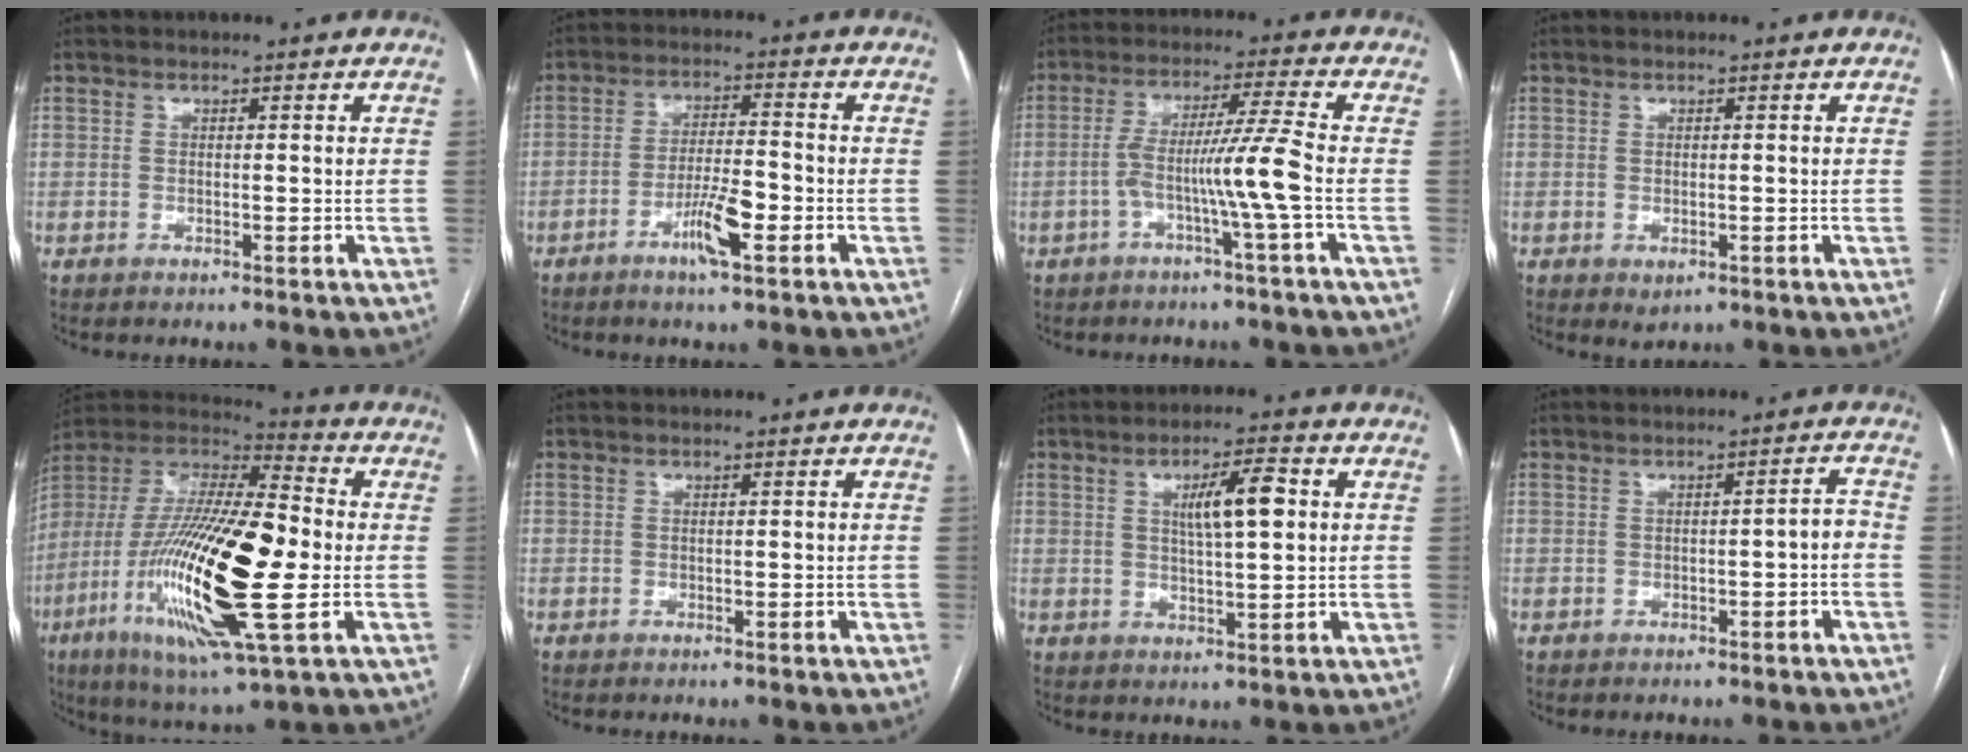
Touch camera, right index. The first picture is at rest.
{"total": 6.8, "force": [-3.1, 0.8, 5.9], "torque": [-0.113, -0.002, -0.056]}
{"total": 8.1, "force": [-2.4, -1.9, 7.5], "torque": [-0.142, 0.012, -0.043]}
{"total": 1.7, "force": [-0.6, 0.9, 1.3], "torque": [-0.020, -0.004, 0.000]}
{"total": 27.3, "force": [-4.8, 5.4, 26.3], "torque": [-0.545, -0.026, -0.095]}
{"total": 0.0}
{"total": 7.0, "force": [1.8, 1.2, 6.7], "torque": [-0.114, 0.010, 0.032]}
{"total": 2.2, "force": [-0.8, 0.4, 2.0], "torque": [-0.022, 0.007, -0.012]}